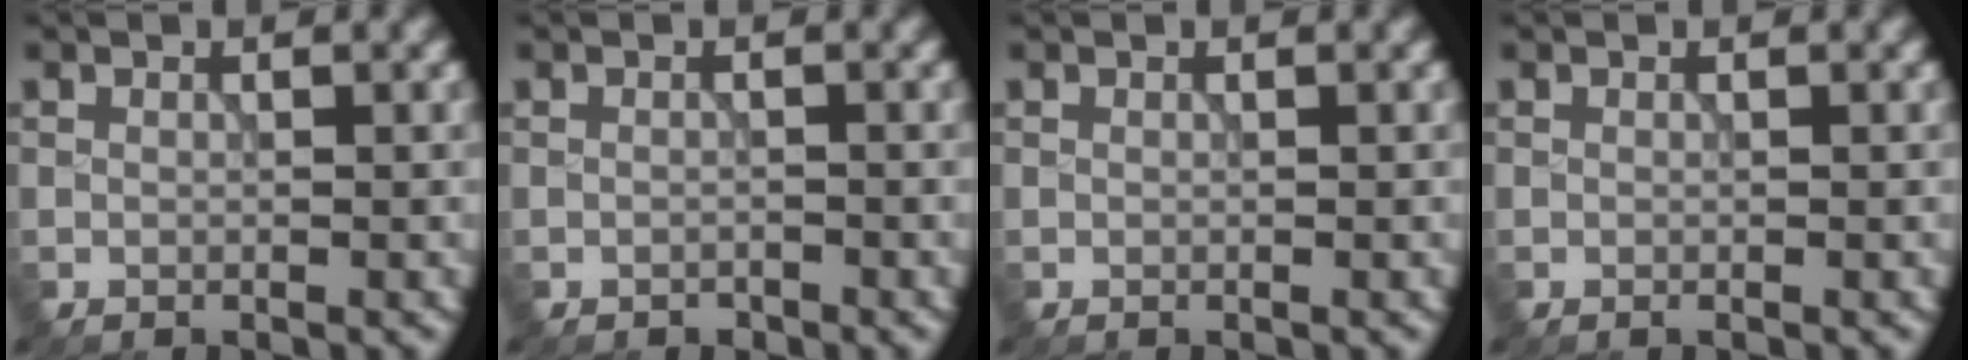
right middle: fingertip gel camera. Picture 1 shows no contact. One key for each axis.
{"total": 0.6, "fx": -0.5, "fy": 0.3, "fz": 0.1, "tx": 0.000, "ty": -0.002, "tz": -0.008}
{"total": 0.0}
{"total": 0.0}